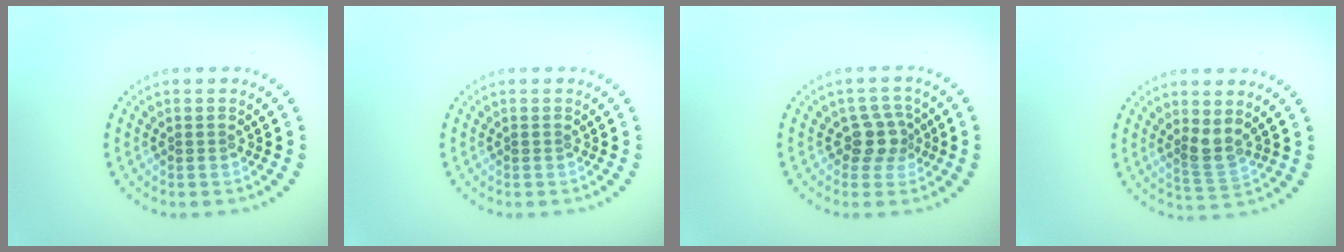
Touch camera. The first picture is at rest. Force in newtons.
{"total": 0.0}
{"total": 2.5, "press": 2.0, "slide": 1.5}
{"total": 2.2, "press": 1.8, "slide": 1.4}